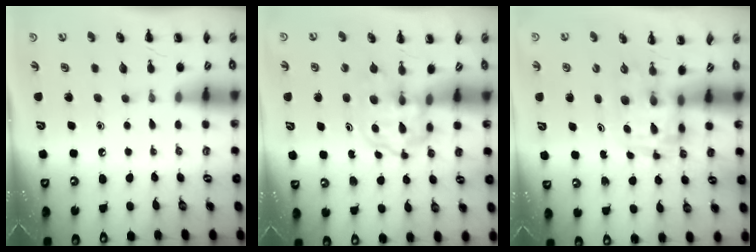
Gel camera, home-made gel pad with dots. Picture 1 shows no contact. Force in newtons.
{"total": 3.9, "press": 3.9, "slide": 0.5}
{"total": 3.6, "press": 3.5, "slide": 0.6}